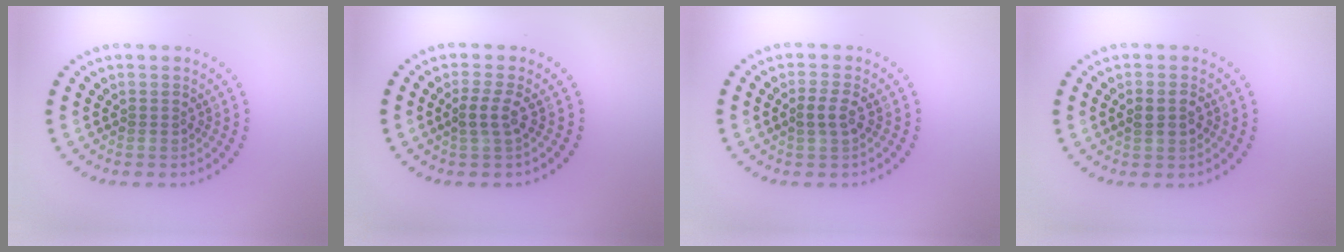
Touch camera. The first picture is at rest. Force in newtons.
{"total": 1.9, "press": 1.6, "slide": 1.0}
{"total": 1.8, "press": 1.7, "slide": 0.5}
{"total": 1.9, "press": 1.9, "slide": 0.1}